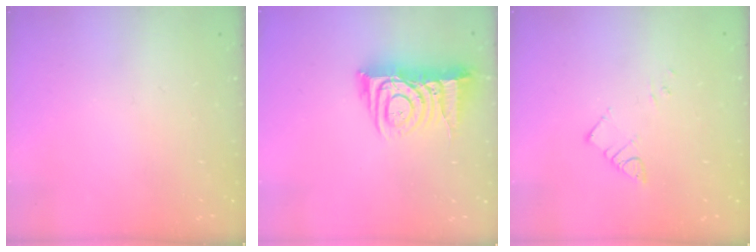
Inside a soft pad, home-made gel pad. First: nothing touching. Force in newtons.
{"total": 10.5, "press": 10.4, "slide": 1.0}
{"total": 3.4, "press": 3.4, "slide": 0.3}